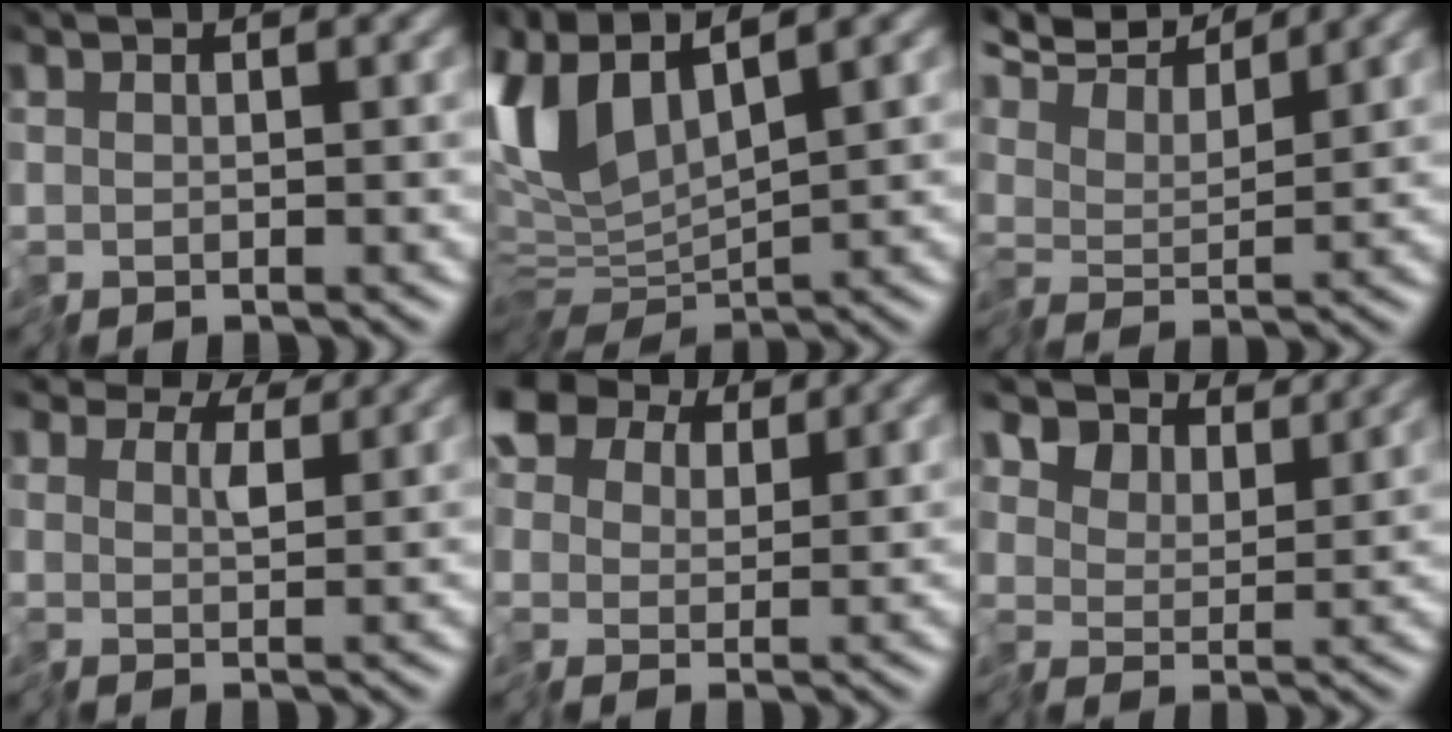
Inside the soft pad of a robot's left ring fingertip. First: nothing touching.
{"total": 8.5, "force": [3.7, 3.6, 6.8], "torque": [-0.162, 0.010, 0.064]}
{"total": 5.8, "force": [5.1, 0.5, 2.8], "torque": [-0.069, 0.018, 0.078]}
{"total": 5.3, "force": [3.9, 2.7, 2.4], "torque": [-0.056, 0.009, 0.054]}
{"total": 8.7, "force": [5.8, 5.5, 3.5], "torque": [-0.092, 0.022, 0.099]}
{"total": 4.4, "force": [4.0, 1.8, 0.9], "torque": [-0.025, 0.005, 0.053]}